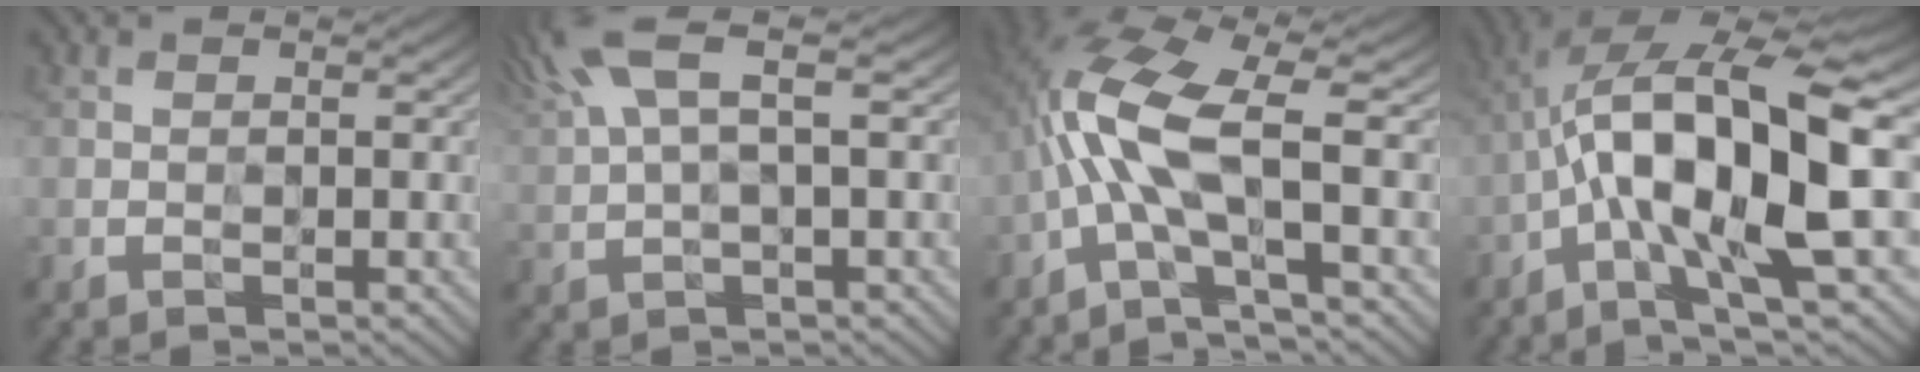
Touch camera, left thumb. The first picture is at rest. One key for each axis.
{"total": 6.6, "fx": 3.6, "fy": 1.6, "fz": 5.3, "tx": -0.116, "ty": 0.025, "tz": 0.071}
{"total": 9.5, "fx": -0.6, "fy": 2.9, "fz": 9.1, "tx": -0.185, "ty": 0.011, "tz": -0.027}
{"total": 13.7, "fx": -1.3, "fy": 3.9, "fz": 13.1, "tx": -0.230, "ty": 0.009, "tz": -0.018}